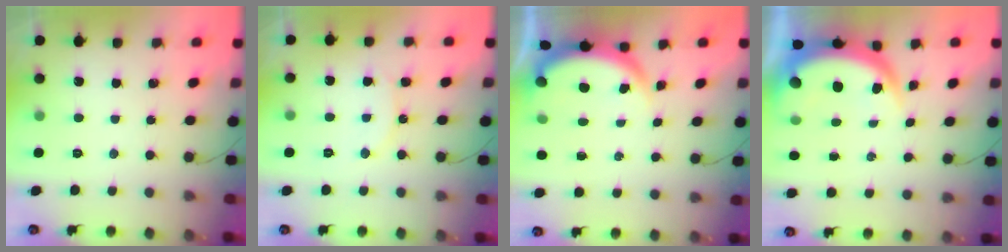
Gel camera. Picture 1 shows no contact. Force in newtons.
{"total": 7.7, "press": 7.6, "slide": 0.9}
{"total": 3.9, "press": 3.9, "slide": 0.1}
{"total": 6.7, "press": 6.7, "slide": 0.7}